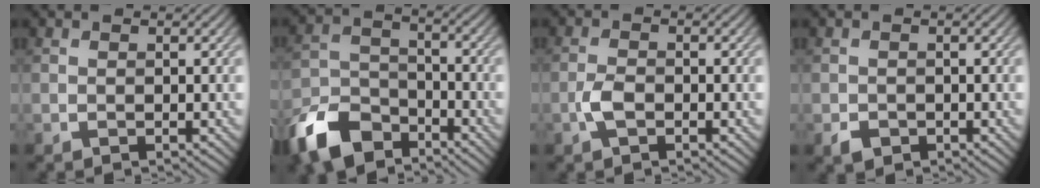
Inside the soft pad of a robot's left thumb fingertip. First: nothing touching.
{"total": 11.0, "force": [-7.9, 5.5, 5.2], "torque": [-0.121, -0.013, -0.166]}
{"total": 2.5, "force": [-1.1, 1.2, 1.9], "torque": [-0.042, 0.001, -0.027]}
{"total": 1.7, "force": [-1.0, 1.2, 0.6], "torque": [-0.013, -0.006, -0.020]}